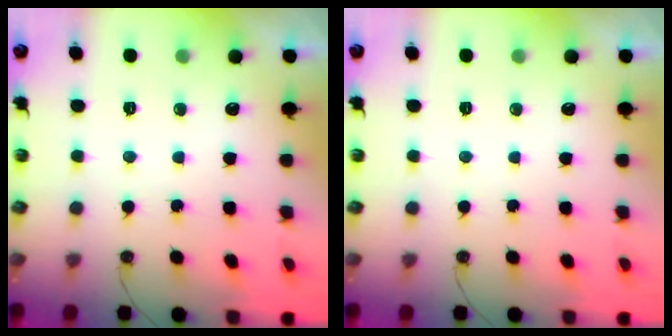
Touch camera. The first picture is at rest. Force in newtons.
{"total": 0.0}